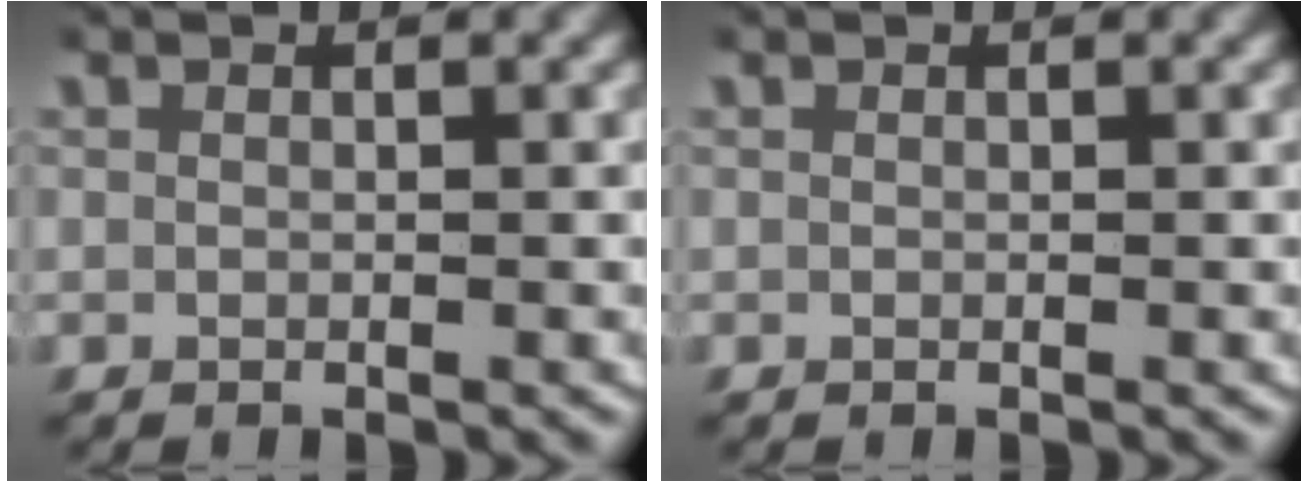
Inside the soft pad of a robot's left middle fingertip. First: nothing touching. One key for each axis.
{"total": 0.0}